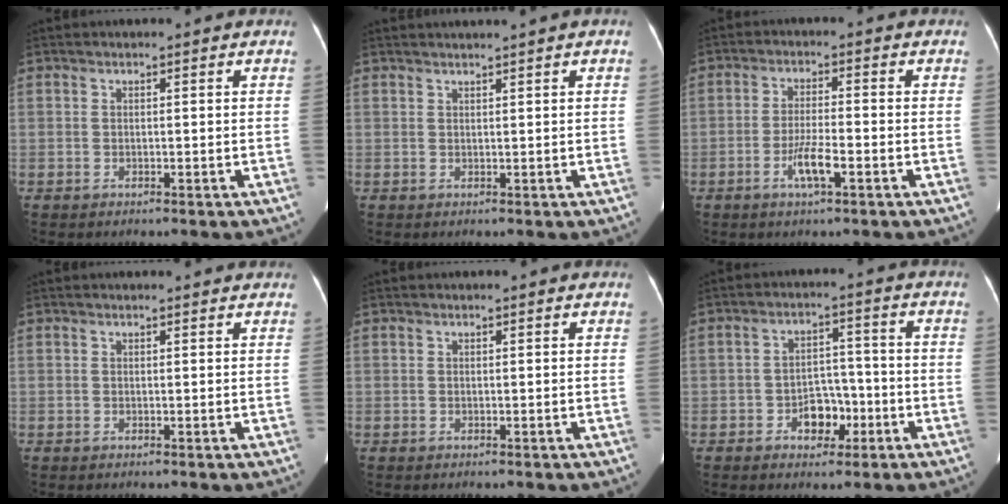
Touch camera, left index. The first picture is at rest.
{"total": 1.7, "force": [1.3, -0.6, 0.9], "torque": [-0.013, 0.010, 0.027]}
{"total": 4.6, "force": [-2.2, 0.4, 4.0], "torque": [-0.080, -0.005, -0.043]}
{"total": 1.5, "force": [1.5, 0.2, 0.2], "torque": [-0.013, 0.006, 0.013]}
{"total": 0.0}
{"total": 5.3, "force": [-2.4, 3.5, 3.2], "torque": [-0.051, 0.016, -0.037]}